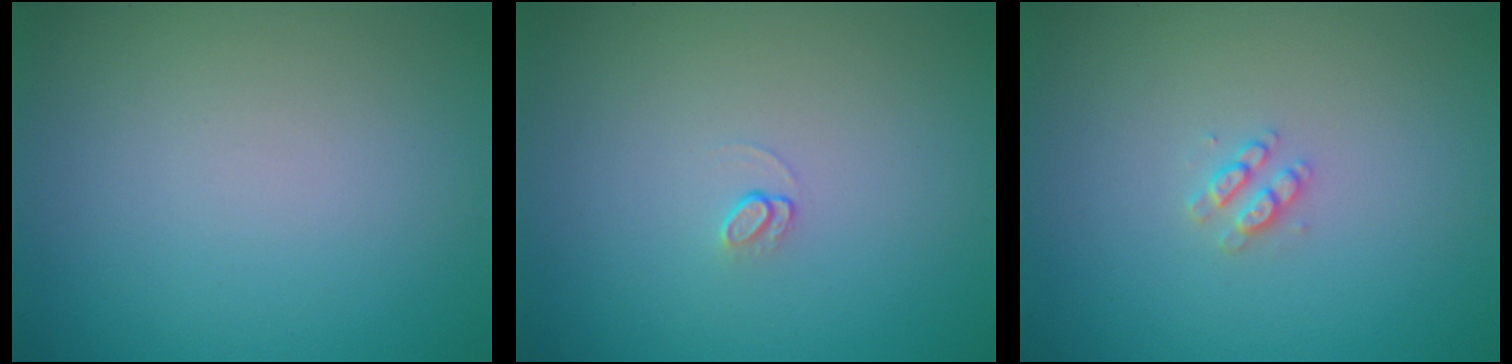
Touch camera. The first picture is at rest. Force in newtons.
{"total": 0.8, "press": 0.5, "slide": 0.7}
{"total": 1.4, "press": 1.3, "slide": 0.3}